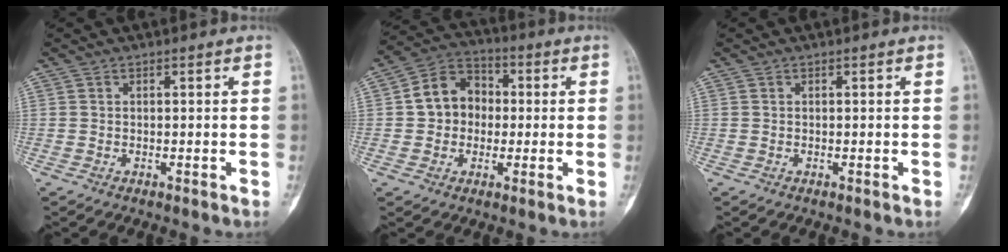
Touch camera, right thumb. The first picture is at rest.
{"total": 9.7, "force": [0.3, 8.2, 5.3], "torque": [-0.058, 0.026, -0.006]}
{"total": 0.0}